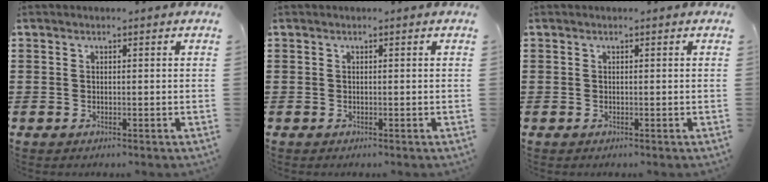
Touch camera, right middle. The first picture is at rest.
{"total": 0.0}
{"total": 0.0}